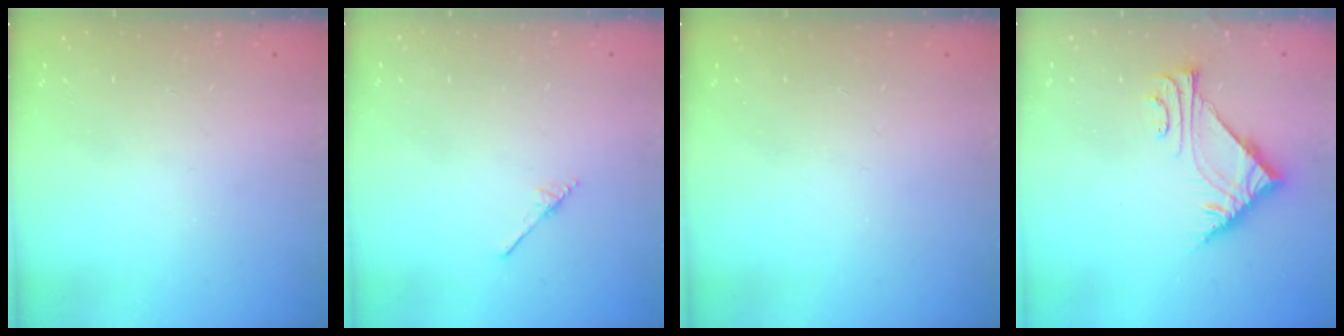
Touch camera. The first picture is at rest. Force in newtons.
{"total": 2.5, "press": 2.4, "slide": 0.3}
{"total": 0.0}
{"total": 7.1, "press": 7.1, "slide": 0.4}